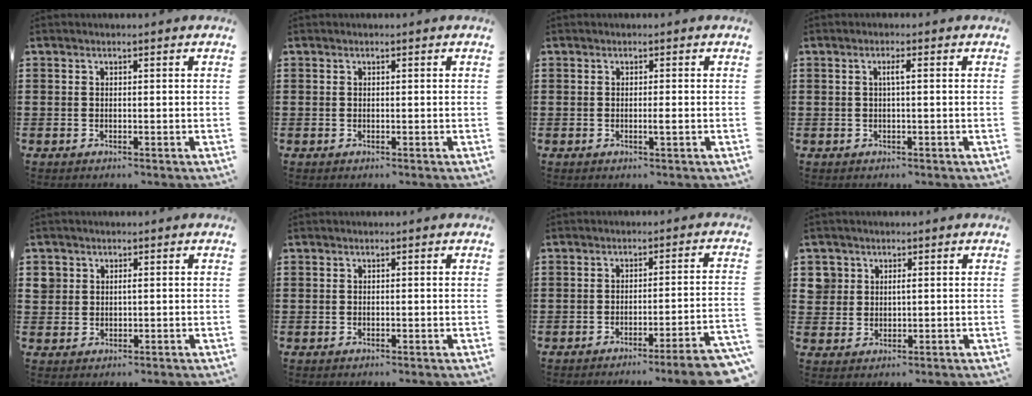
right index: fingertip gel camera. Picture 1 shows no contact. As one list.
[{"total": 0.0}, {"total": 1.3, "force": [-0.4, 0.0, 1.2], "torque": [-0.020, -0.005, -0.006]}, {"total": 1.2, "force": [0.1, 0.0, 1.2], "torque": [-0.023, -0.001, -0.001]}, {"total": 1.5, "force": [0.4, 1.3, 0.6], "torque": [-0.018, 0.006, 0.007]}, {"total": 0.0}, {"total": 4.6, "force": [-3.6, -0.6, 2.8], "torque": [-0.047, -0.017, -0.069]}, {"total": 2.4, "force": [0.9, 2.2, 0.7], "torque": [-0.025, 0.010, 0.016]}]